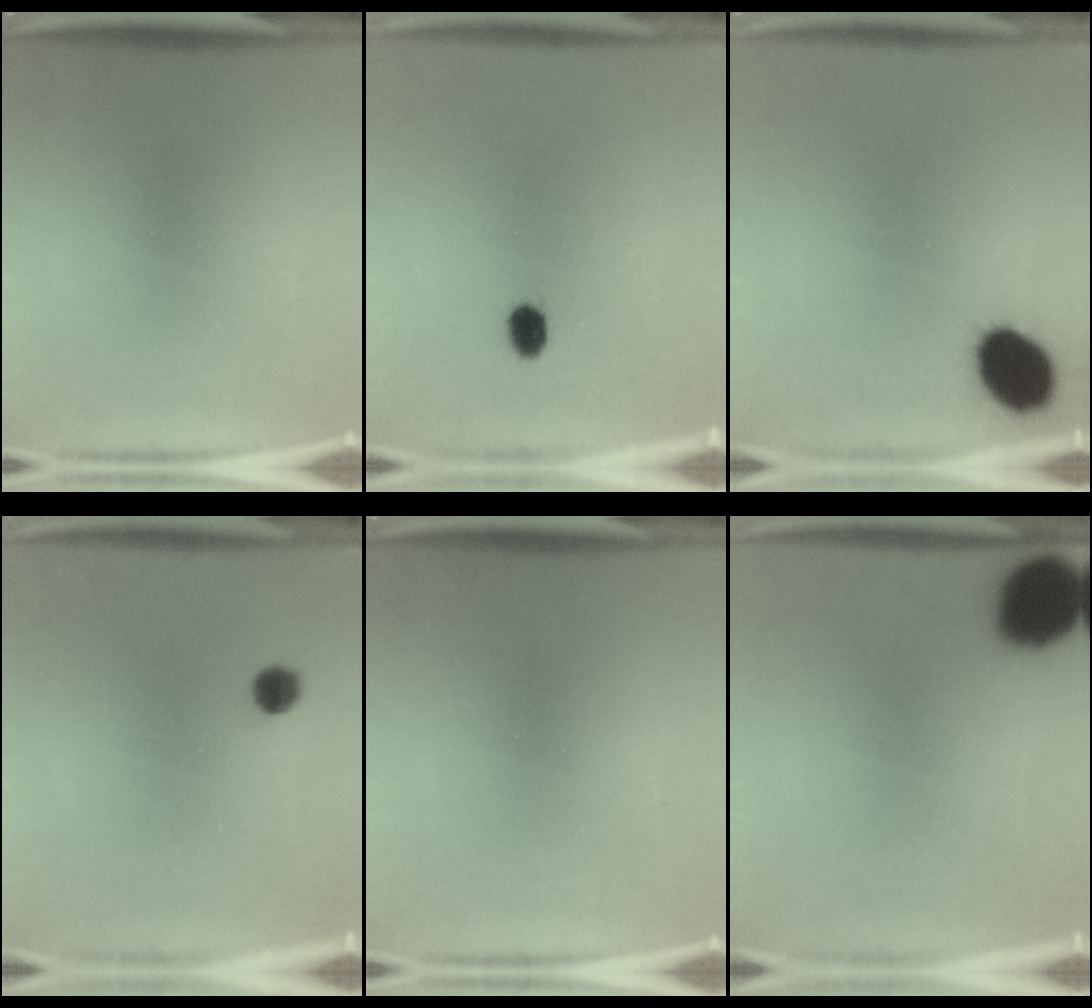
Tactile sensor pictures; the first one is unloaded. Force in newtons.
{"total": 2.7}
{"total": 11.0}
{"total": 2.6}
{"total": 0.0}
{"total": 15.6}